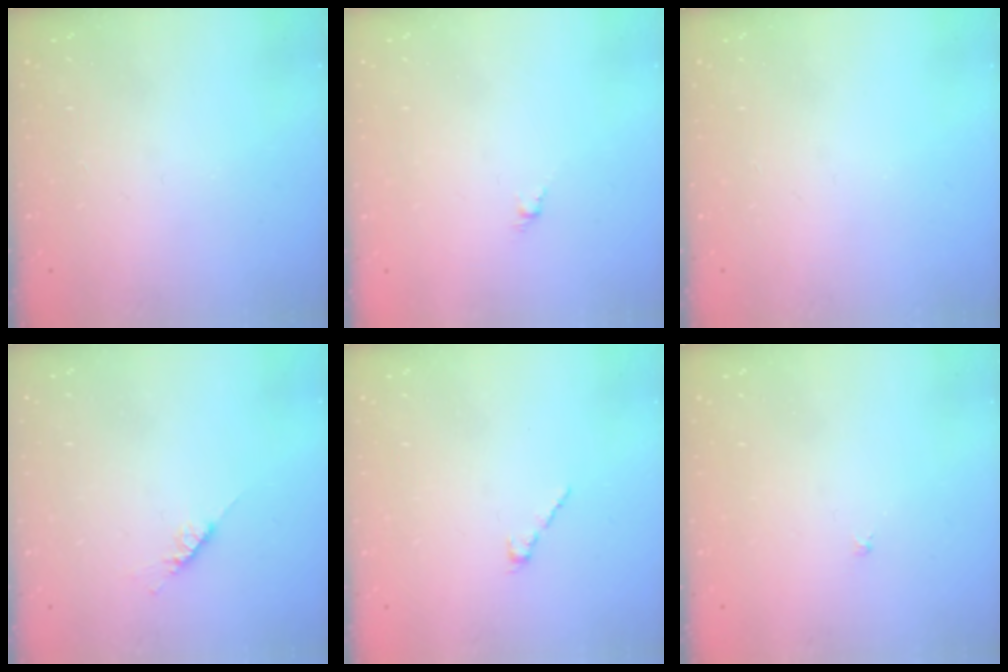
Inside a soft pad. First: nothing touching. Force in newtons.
{"total": 1.6, "press": 1.5, "slide": 0.5}
{"total": 0.0}
{"total": 4.7, "press": 4.6, "slide": 0.5}
{"total": 2.1, "press": 2.0, "slide": 0.7}
{"total": 1.0, "press": 0.9, "slide": 0.3}